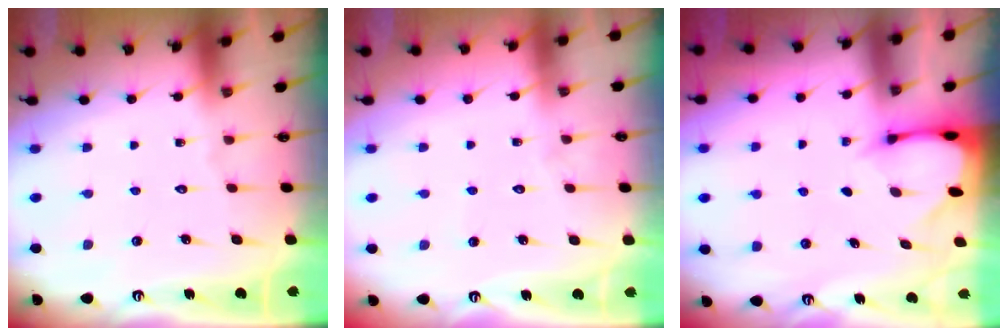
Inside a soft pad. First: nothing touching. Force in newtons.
{"total": 3.0, "press": 3.0, "slide": 0.3}
{"total": 2.0, "press": 2.0, "slide": 0.1}